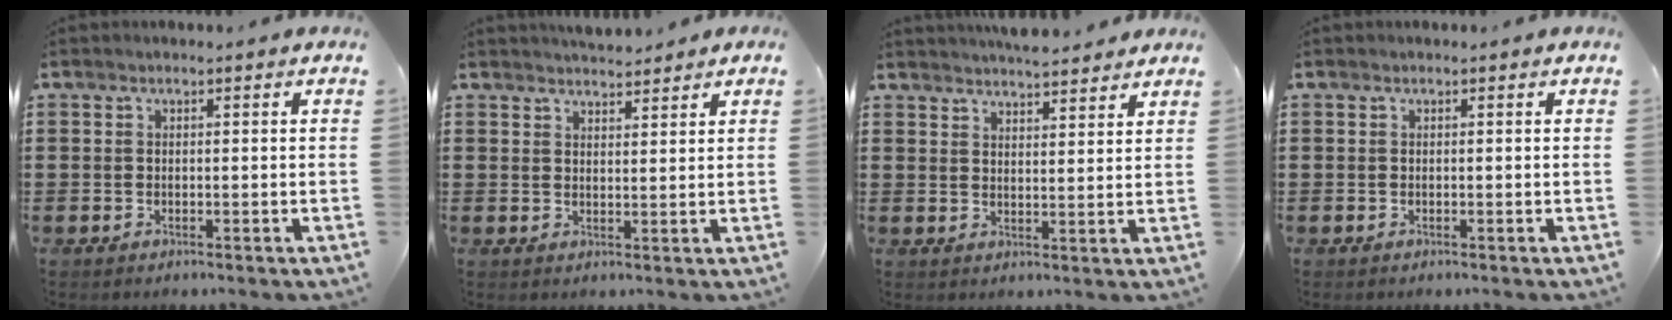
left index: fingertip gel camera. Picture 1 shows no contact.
{"total": 3.0, "force": [2.9, 0.5, 0.5], "torque": [-0.015, -0.003, 0.055]}
{"total": 4.2, "force": [4.1, 0.1, 0.6], "torque": [-0.021, -0.011, 0.077]}
{"total": 0.0}